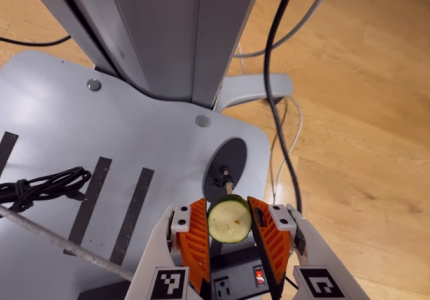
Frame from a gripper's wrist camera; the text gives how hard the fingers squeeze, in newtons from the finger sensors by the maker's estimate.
{"total": 6.6, "left": 6.9, "right": 6.2}